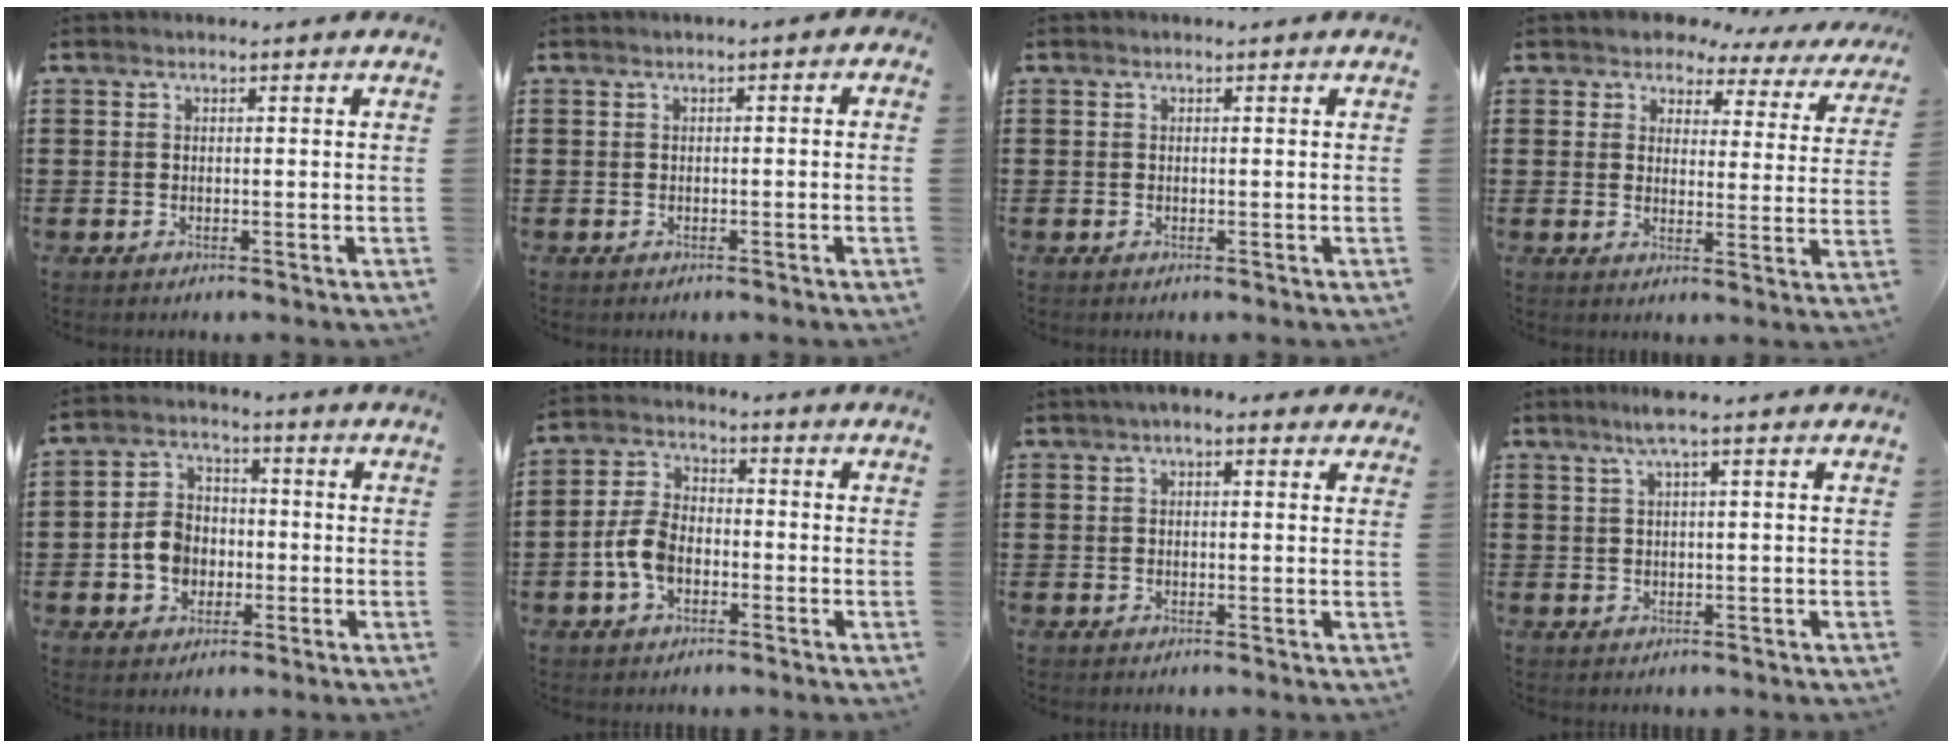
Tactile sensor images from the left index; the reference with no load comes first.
{"total": 0.8, "force": [-0.7, 0.4, 0.2], "torque": [-0.007, 0.001, -0.015]}
{"total": 0.0}
{"total": 4.2, "force": [3.6, 1.8, 0.8], "torque": [-0.040, -0.016, 0.060]}
{"total": 6.4, "force": [-1.2, 5.4, 3.3], "torque": [-0.084, 0.012, -0.025]}
{"total": 6.1, "force": [-1.9, 3.9, 4.3], "torque": [-0.118, -0.001, -0.045]}
{"total": 2.3, "force": [1.2, 1.0, 1.8], "torque": [-0.037, 0.009, 0.019]}
{"total": 2.9, "force": [1.5, -0.2, 2.4], "torque": [-0.049, 0.001, 0.026]}